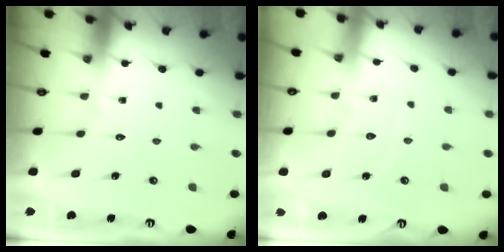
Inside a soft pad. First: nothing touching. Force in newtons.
{"total": 3.7, "press": 3.7, "slide": 0.1}